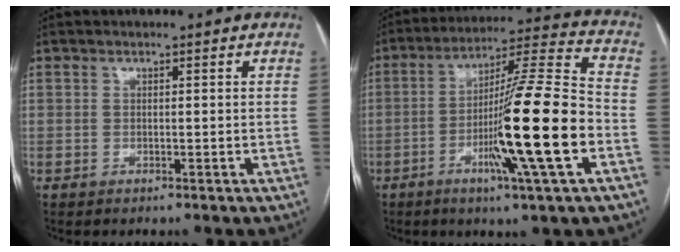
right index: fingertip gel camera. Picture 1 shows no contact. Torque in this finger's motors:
{"motor_torque": [1.49, -0.65, 0.70, 0.21]}